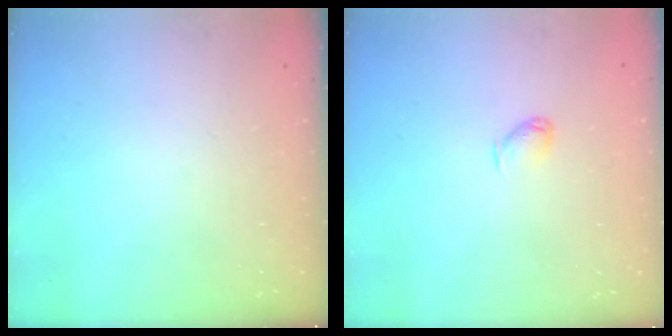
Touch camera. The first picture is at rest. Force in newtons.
{"total": 4.0, "press": 3.9, "slide": 0.7}